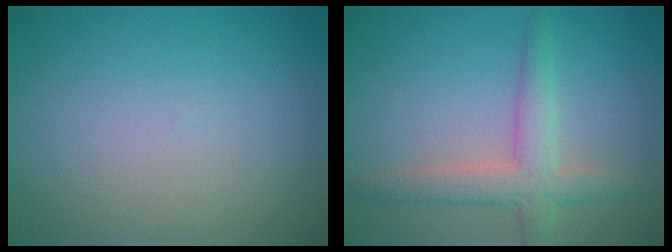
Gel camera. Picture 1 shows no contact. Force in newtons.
{"total": 3.9, "press": 3.9, "slide": 0.2}